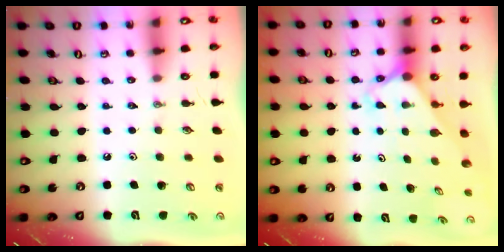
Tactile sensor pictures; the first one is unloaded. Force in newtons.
{"total": 2.3, "press": 2.3, "slide": 0.2}